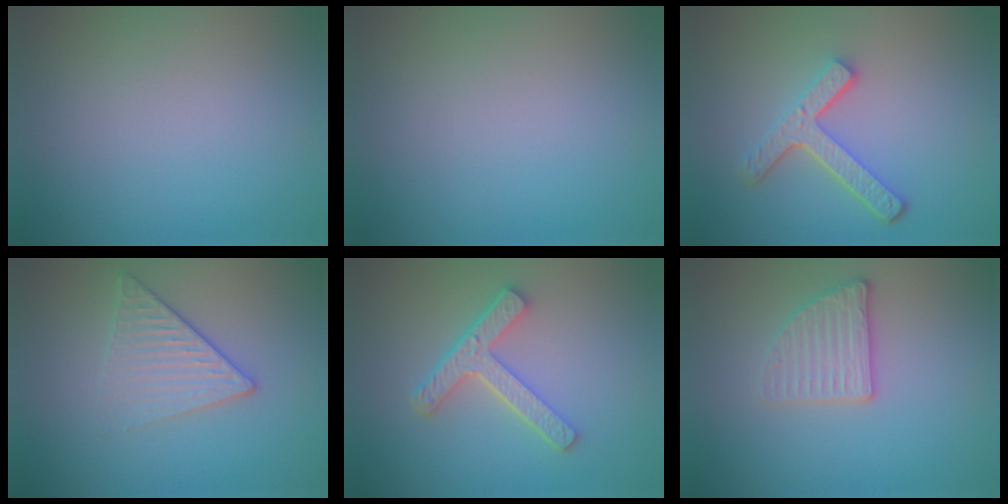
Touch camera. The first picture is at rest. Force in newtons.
{"total": 0.0}
{"total": 4.1, "press": 3.2, "slide": 2.6}
{"total": 3.2, "press": 2.8, "slide": 1.6}
{"total": 4.3, "press": 3.3, "slide": 2.9}
{"total": 2.6, "press": 2.4, "slide": 1.0}